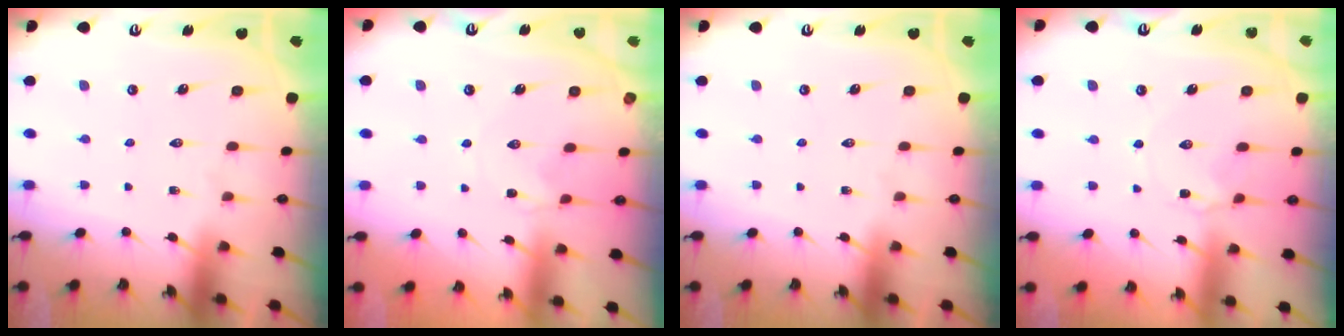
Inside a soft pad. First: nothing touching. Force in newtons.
{"total": 0.8, "press": 0.7, "slide": 0.2}
{"total": 0.0}
{"total": 3.8, "press": 3.8, "slide": 0.5}